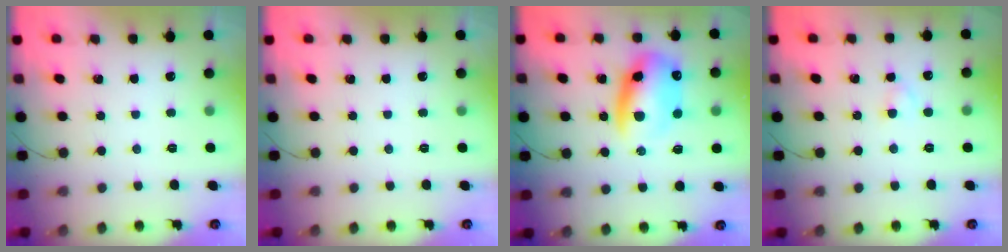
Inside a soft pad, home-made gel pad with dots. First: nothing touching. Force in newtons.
{"total": 0.0}
{"total": 13.1, "press": 12.7, "slide": 3.4}
{"total": 2.3, "press": 2.0, "slide": 1.0}